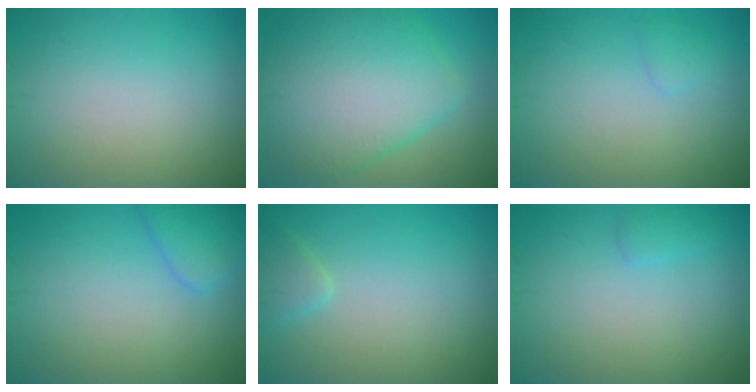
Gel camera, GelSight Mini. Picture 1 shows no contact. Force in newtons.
{"total": 10.0, "press": 10.0, "slide": 0.4}
{"total": 0.8, "press": 0.8, "slide": 0.1}
{"total": 2.5, "press": 2.5, "slide": 0.2}
{"total": 1.6, "press": 1.6, "slide": 0.1}
{"total": 0.9, "press": 0.9, "slide": 0.1}